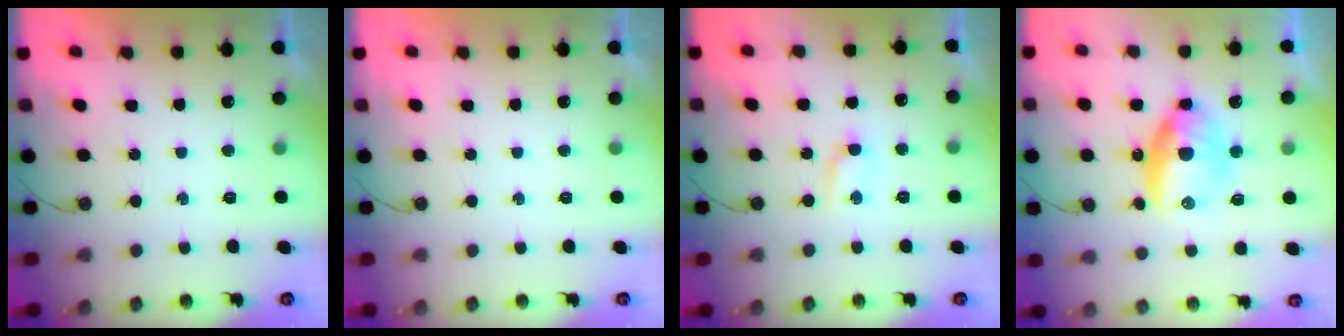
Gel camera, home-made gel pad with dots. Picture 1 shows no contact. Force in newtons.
{"total": 0.0}
{"total": 6.3, "press": 3.6, "slide": 5.2}
{"total": 9.6, "press": 9.5, "slide": 0.9}